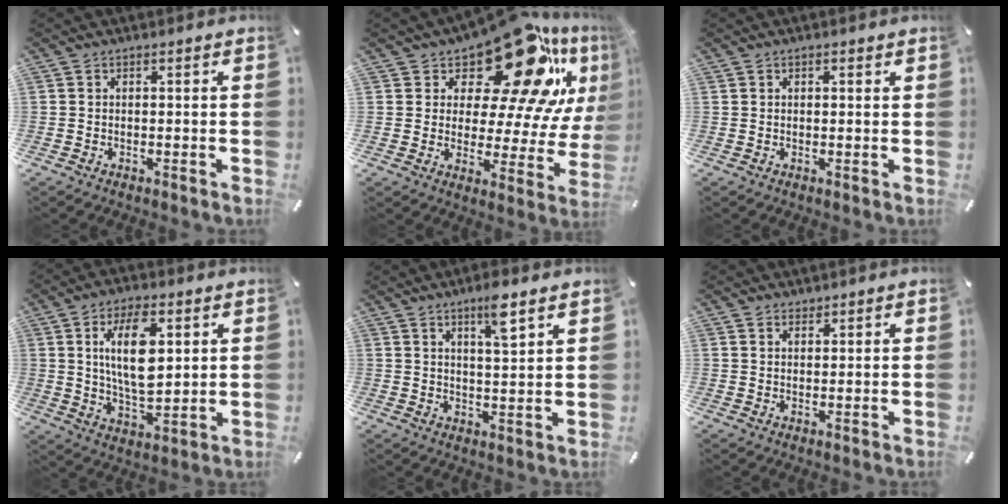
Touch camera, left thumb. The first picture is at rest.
{"total": 22.6, "force": [15.2, 8.8, 14.2], "torque": [-0.200, -0.117, 0.247]}
{"total": 0.7, "force": [0.3, 0.6, 0.2], "torque": [-0.003, 0.002, 0.007]}
{"total": 12.8, "force": [3.9, 6.1, 10.5], "torque": [-0.205, -0.010, 0.059]}
{"total": 7.1, "force": [4.7, 1.1, 5.1], "torque": [-0.080, -0.025, 0.073]}
{"total": 1.7, "force": [1.4, 1.0, -0.1], "torque": [0.010, -0.004, 0.025]}